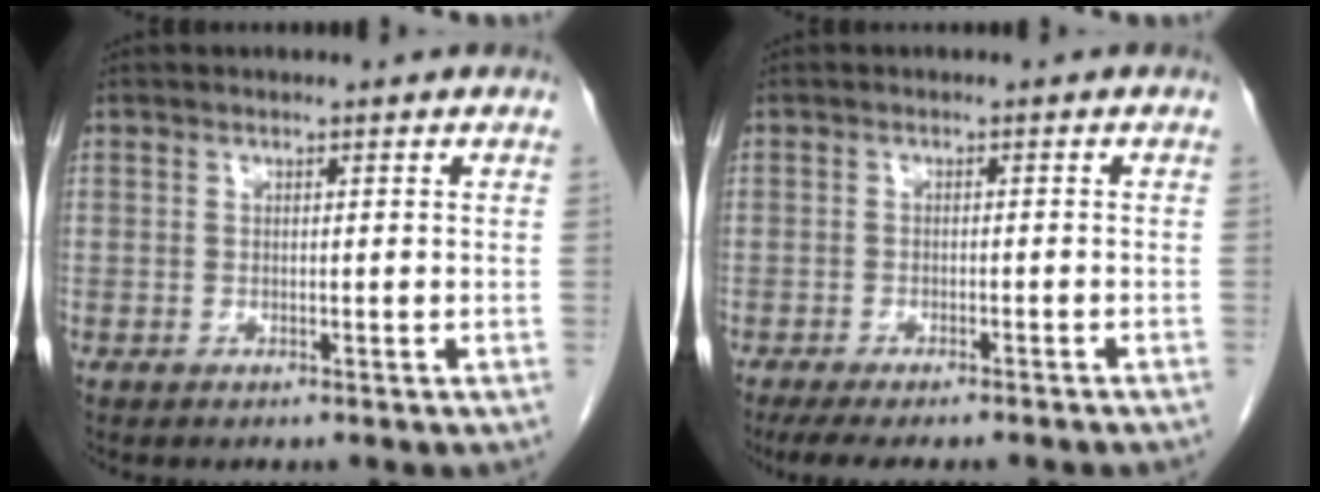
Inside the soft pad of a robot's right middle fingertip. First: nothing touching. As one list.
[{"total": 11.2, "force": [-9.6, 1.5, 5.7], "torque": [-0.071, -0.013, -0.126]}]